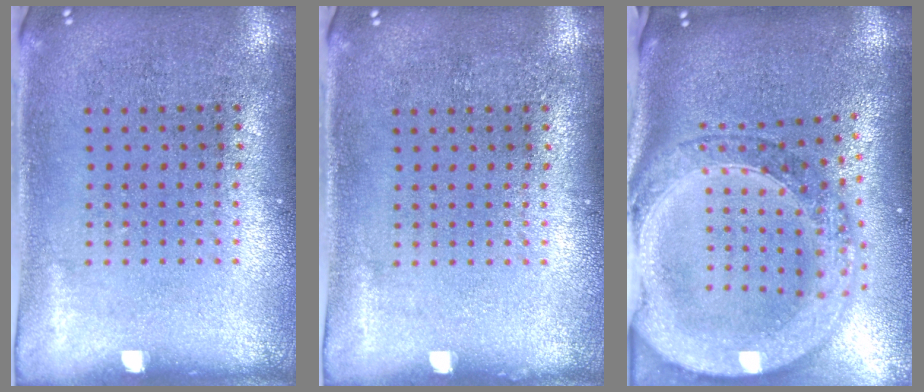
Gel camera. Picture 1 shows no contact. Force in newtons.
{"total": 0.0}
{"total": 3.4, "press": 2.7, "slide": 2.0}